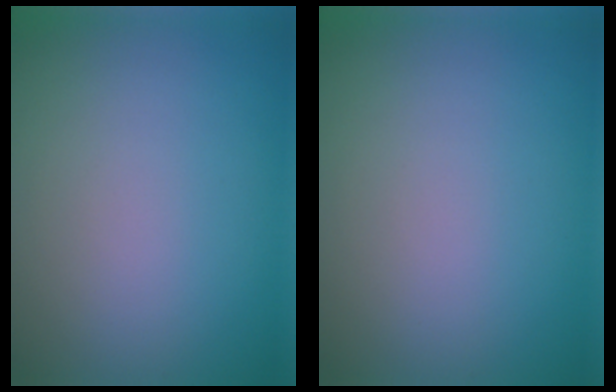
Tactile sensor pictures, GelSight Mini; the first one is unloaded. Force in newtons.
{"total": 0.0}